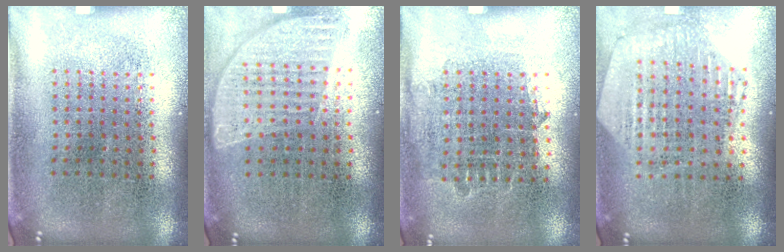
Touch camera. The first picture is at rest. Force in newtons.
{"total": 0.9, "press": 0.9, "slide": 0.2}
{"total": 0.8, "press": 0.8, "slide": 0.3}
{"total": 1.2, "press": 1.2, "slide": 0.2}